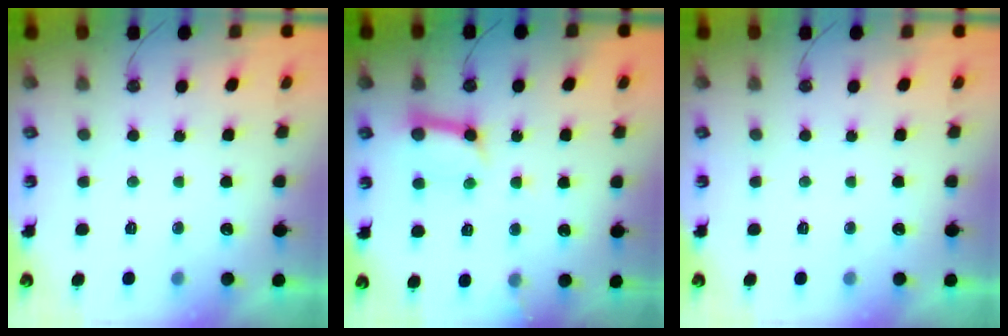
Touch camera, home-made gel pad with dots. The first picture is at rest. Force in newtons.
{"total": 10.6, "press": 10.5, "slide": 1.4}
{"total": 0.0}